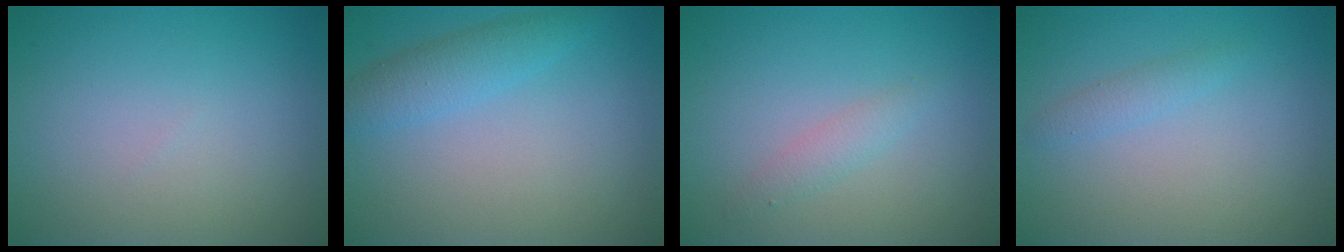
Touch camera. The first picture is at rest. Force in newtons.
{"total": 2.7, "press": 2.7, "slide": 0.0}
{"total": 1.3, "press": 1.3, "slide": 0.0}
{"total": 1.2, "press": 1.2, "slide": 0.1}